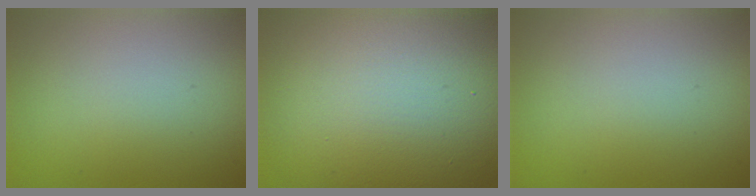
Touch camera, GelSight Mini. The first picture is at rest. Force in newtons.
{"total": 17.8, "press": 17.7, "slide": 1.0}
{"total": 0.0}